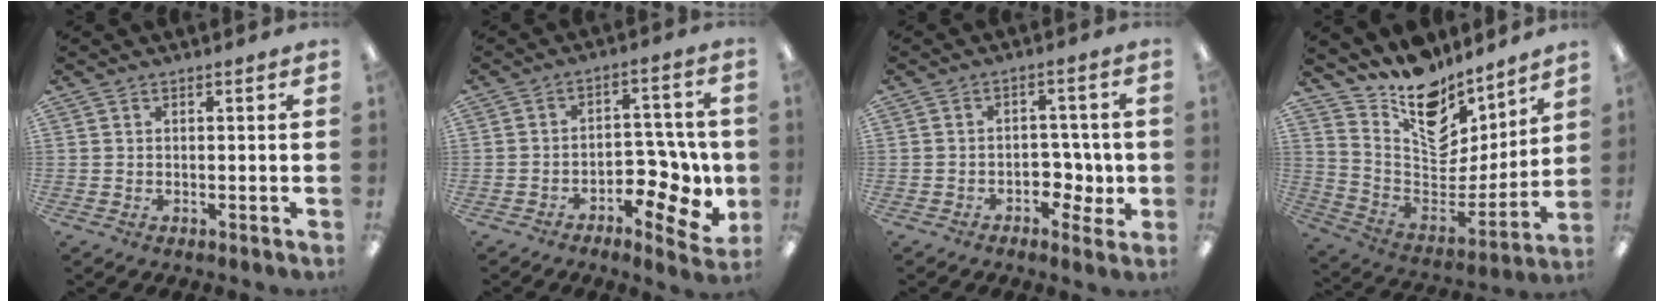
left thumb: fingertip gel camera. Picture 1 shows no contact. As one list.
[{"total": 11.3, "force": [-3.6, 7.0, 8.1], "torque": [-0.095, 0.017, -0.054]}, {"total": 7.1, "force": [-1.5, 5.0, 4.8], "torque": [-0.056, 0.015, -0.025]}, {"total": 15.3, "force": [11.8, 8.3, 5.3], "torque": [-0.093, -0.107, 0.213]}]